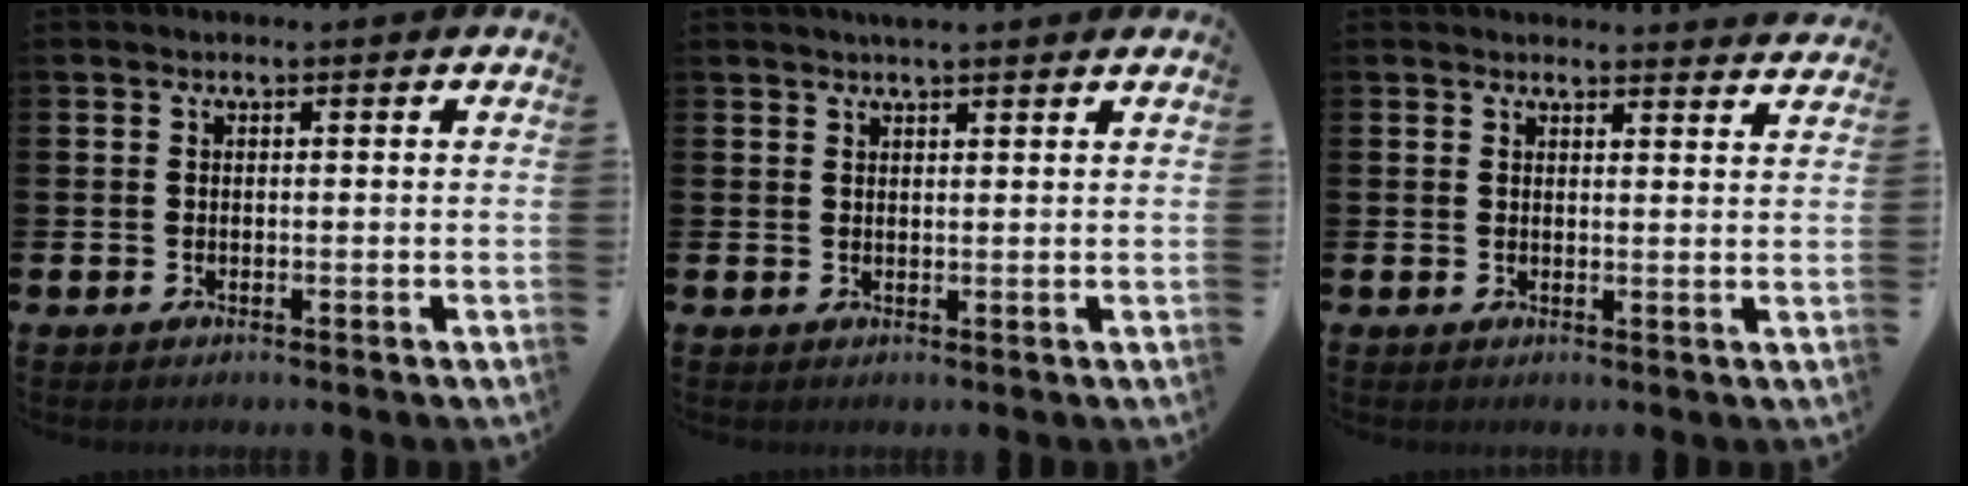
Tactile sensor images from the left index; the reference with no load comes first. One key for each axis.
{"total": 2.3, "fx": 2.1, "fy": 0.3, "fz": 0.8, "tx": -0.006, "ty": -0.007, "tz": 0.036}
{"total": 2.5, "fx": 2.5, "fy": 0.1, "fz": -0.1, "tx": 0.009, "ty": -0.019, "tz": 0.044}